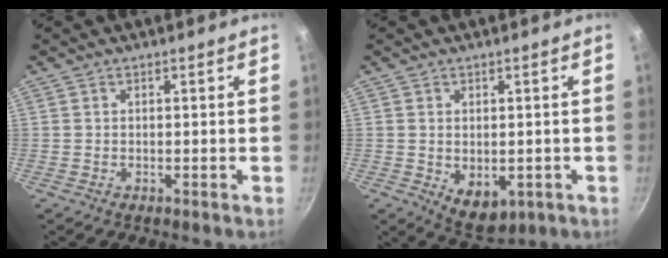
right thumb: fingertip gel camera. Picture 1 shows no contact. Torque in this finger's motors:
{"motor_torque": [-0.58, 0.10, -0.11, 0.10, 0.02]}